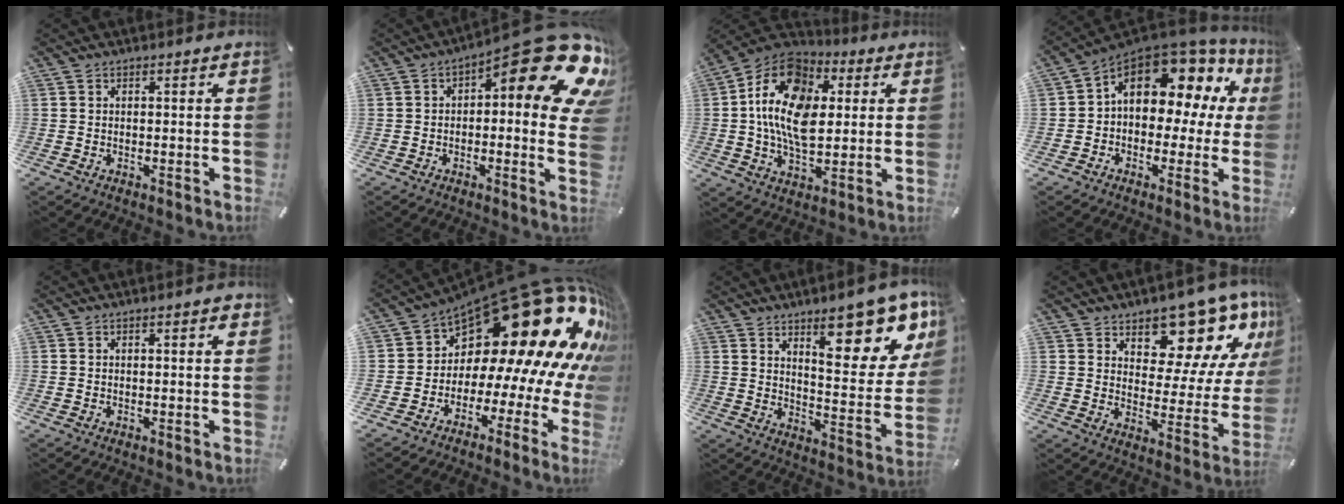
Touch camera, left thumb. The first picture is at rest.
{"total": 18.3, "force": [8.4, 6.0, 15.1], "torque": [-0.183, -0.081, 0.133]}
{"total": 18.2, "force": [2.6, 12.2, 13.2], "torque": [-0.272, 0.000, 0.040]}
{"total": 13.0, "force": [5.8, 8.1, 8.4], "torque": [-0.124, -0.047, 0.097]}
{"total": 1.1, "force": [0.4, 0.2, 1.0], "torque": [-0.021, 0.001, 0.006]}
{"total": 27.0, "force": [12.9, 12.7, 20.0], "torque": [-0.281, -0.129, 0.250]}
{"total": 17.8, "force": [11.8, 6.5, 11.7], "torque": [-0.144, -0.092, 0.191]}
{"total": 14.6, "force": [11.2, 7.5, 5.7], "torque": [-0.068, -0.104, 0.193]}